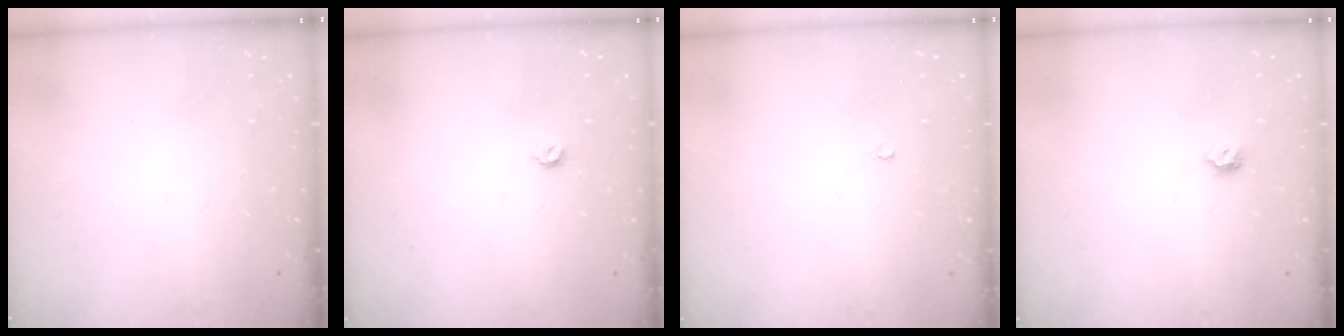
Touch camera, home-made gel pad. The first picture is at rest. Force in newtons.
{"total": 3.9, "press": 3.8, "slide": 0.7}
{"total": 2.1, "press": 2.1, "slide": 0.2}
{"total": 4.8, "press": 4.7, "slide": 1.0}